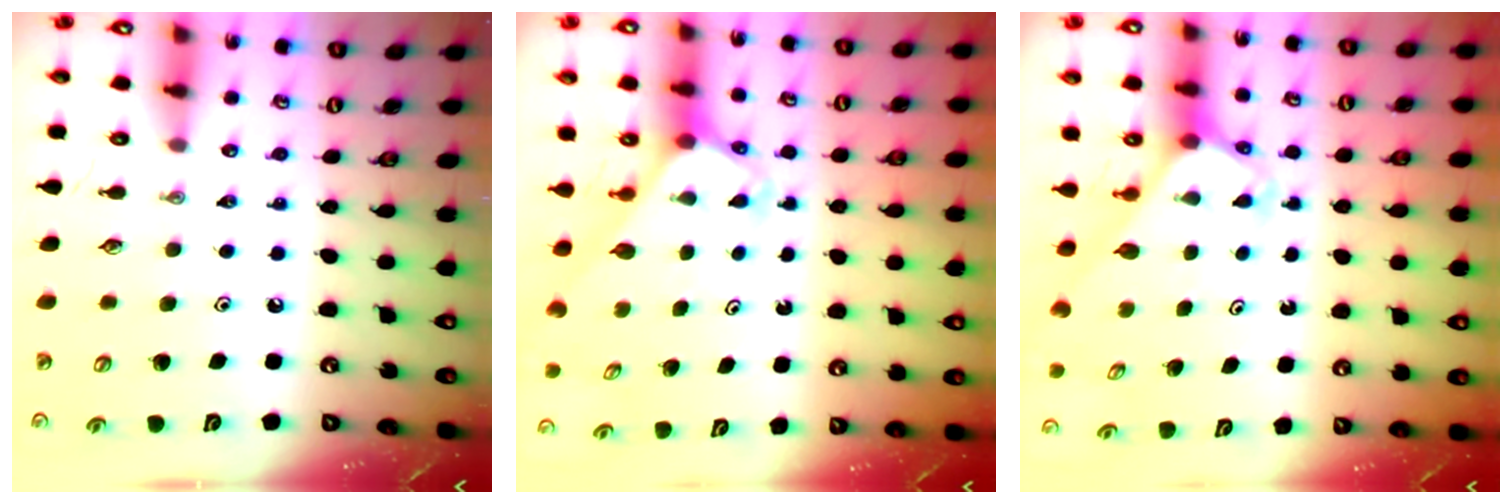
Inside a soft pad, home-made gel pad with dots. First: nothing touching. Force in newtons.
{"total": 2.7, "press": 2.7, "slide": 0.2}
{"total": 2.7, "press": 2.7, "slide": 0.2}